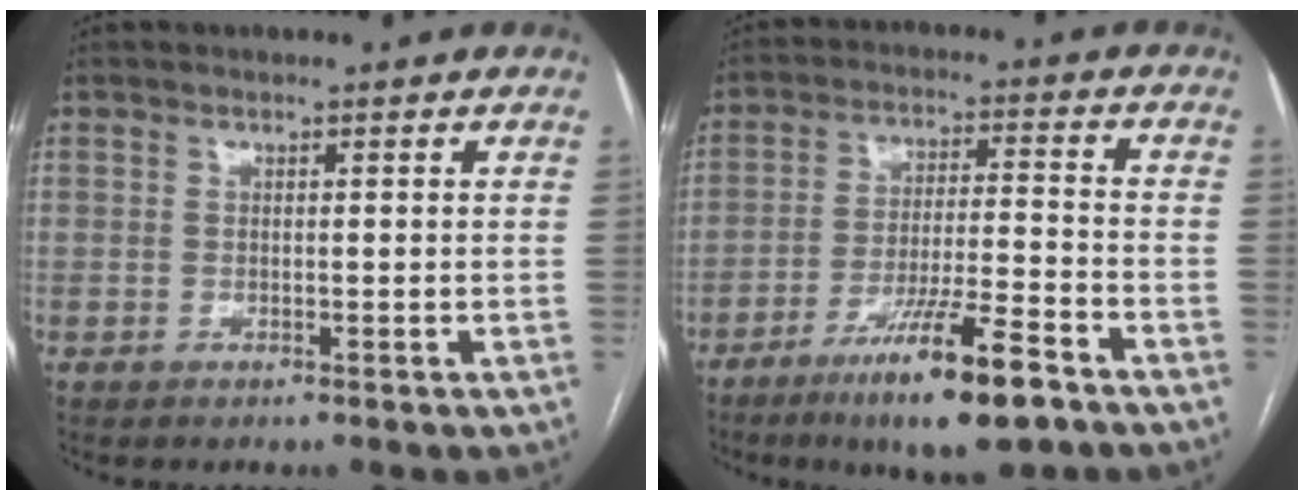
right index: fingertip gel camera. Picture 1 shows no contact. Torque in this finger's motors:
{"motor_torque": [1.07, -1.07, 0.73, 0.18]}